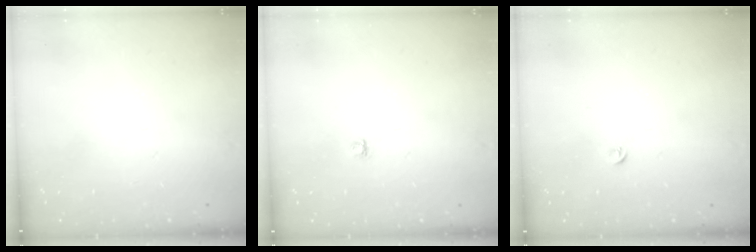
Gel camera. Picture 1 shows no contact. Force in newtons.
{"total": 3.8, "press": 3.8, "slide": 0.5}
{"total": 3.4, "press": 3.4, "slide": 0.5}